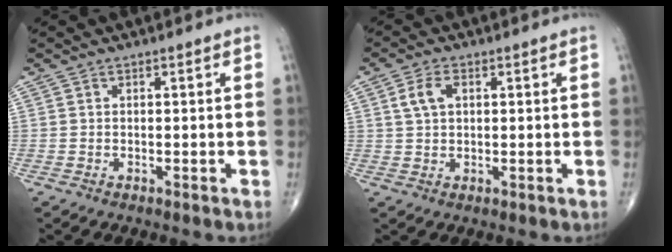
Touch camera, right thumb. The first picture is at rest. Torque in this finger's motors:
{"motor_torque": [0.06, 0.05, 0.20, 0.08, 0.06]}